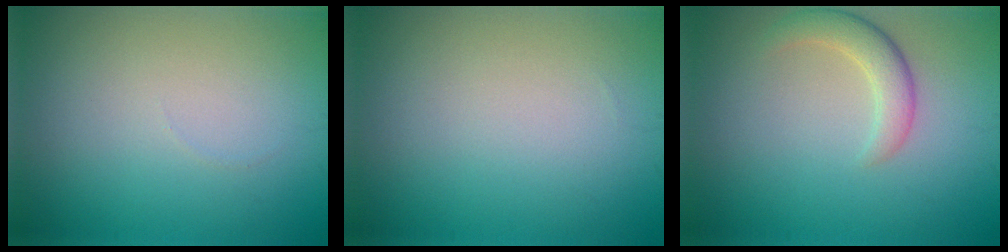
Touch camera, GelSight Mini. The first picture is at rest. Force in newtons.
{"total": 0.0}
{"total": 2.9, "press": 2.9, "slide": 0.2}